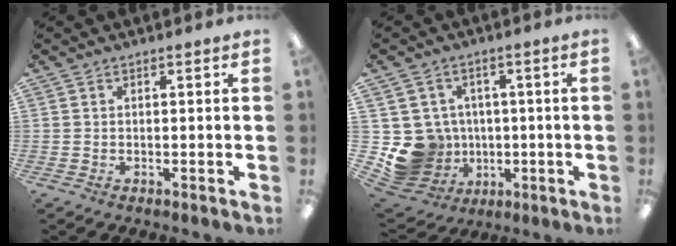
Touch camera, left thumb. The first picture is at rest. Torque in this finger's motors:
{"motor_torque": [0.04, 0.16, 0.00, 0.03, 0.01]}